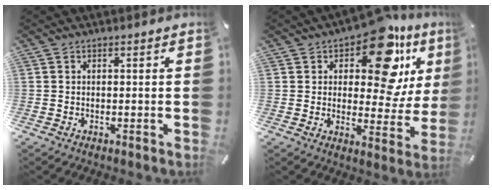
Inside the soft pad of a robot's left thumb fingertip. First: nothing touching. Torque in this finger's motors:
{"motor_torque": [2.04, 2.29, 1.89, -0.86, 0.27]}